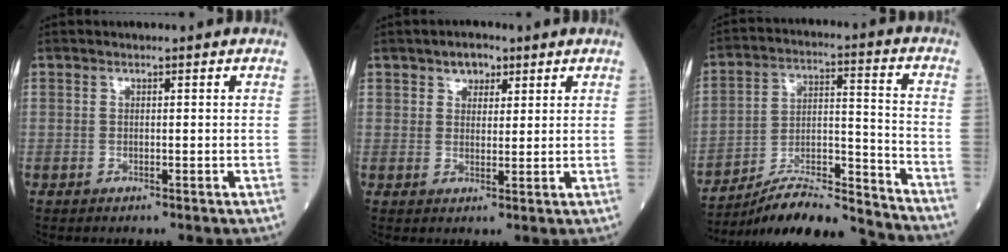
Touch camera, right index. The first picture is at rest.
{"total": 3.1, "force": [2.0, 2.0, 1.4], "torque": [-0.021, 0.007, 0.033]}
{"total": 15.9, "force": [-15.3, 0.3, 4.3], "torque": [-0.074, 0.030, -0.254]}